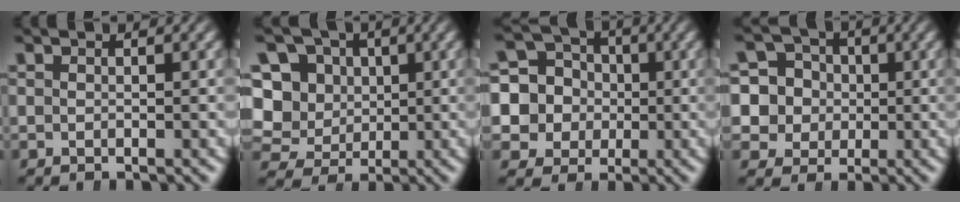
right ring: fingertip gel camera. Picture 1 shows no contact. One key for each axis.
{"total": 14.2, "fx": 0.8, "fy": 13.2, "fz": 5.3, "tx": -0.150, "ty": -0.032, "tz": 0.007}
{"total": 15.2, "fx": -1.1, "fy": 14.3, "fz": 5.1, "tx": -0.152, "ty": -0.052, "tz": -0.023}
{"total": 13.2, "fx": -0.9, "fy": 12.6, "fz": 4.1, "tx": -0.134, "ty": -0.047, "tz": -0.017}